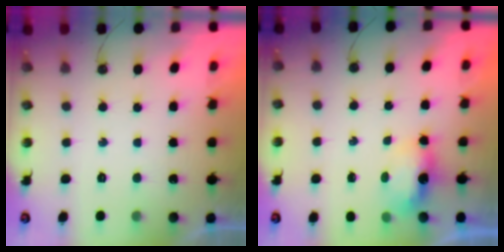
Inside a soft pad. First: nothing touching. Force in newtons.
{"total": 5.2, "press": 5.2, "slide": 0.6}